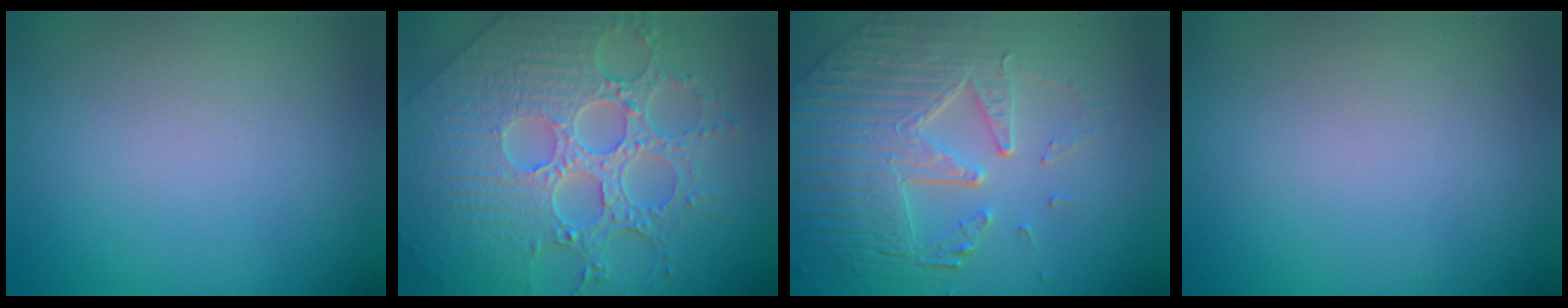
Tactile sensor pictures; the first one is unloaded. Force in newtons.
{"total": 9.4, "press": 7.0, "slide": 6.3}
{"total": 7.9, "press": 5.6, "slide": 5.5}
{"total": 0.0}